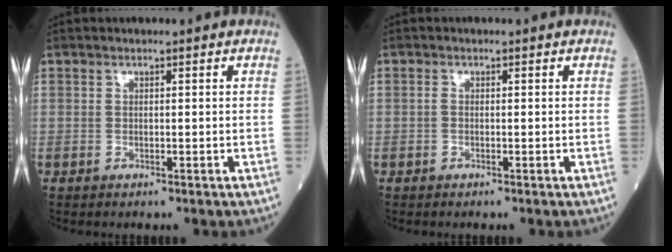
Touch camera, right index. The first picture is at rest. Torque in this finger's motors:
{"motor_torque": [0.04, -0.04, 0.05, 0.02]}